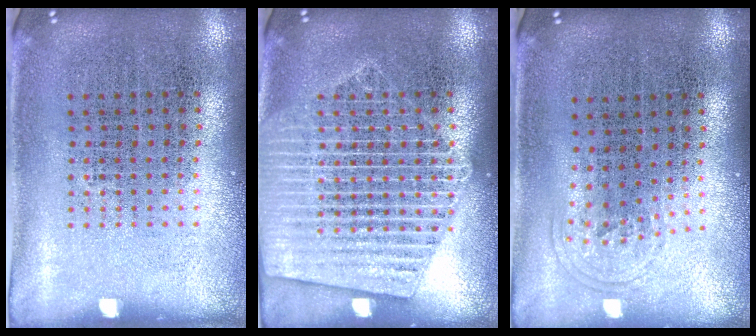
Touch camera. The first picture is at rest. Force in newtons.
{"total": 3.7, "press": 3.6, "slide": 0.5}
{"total": 0.9, "press": 0.7, "slide": 0.7}